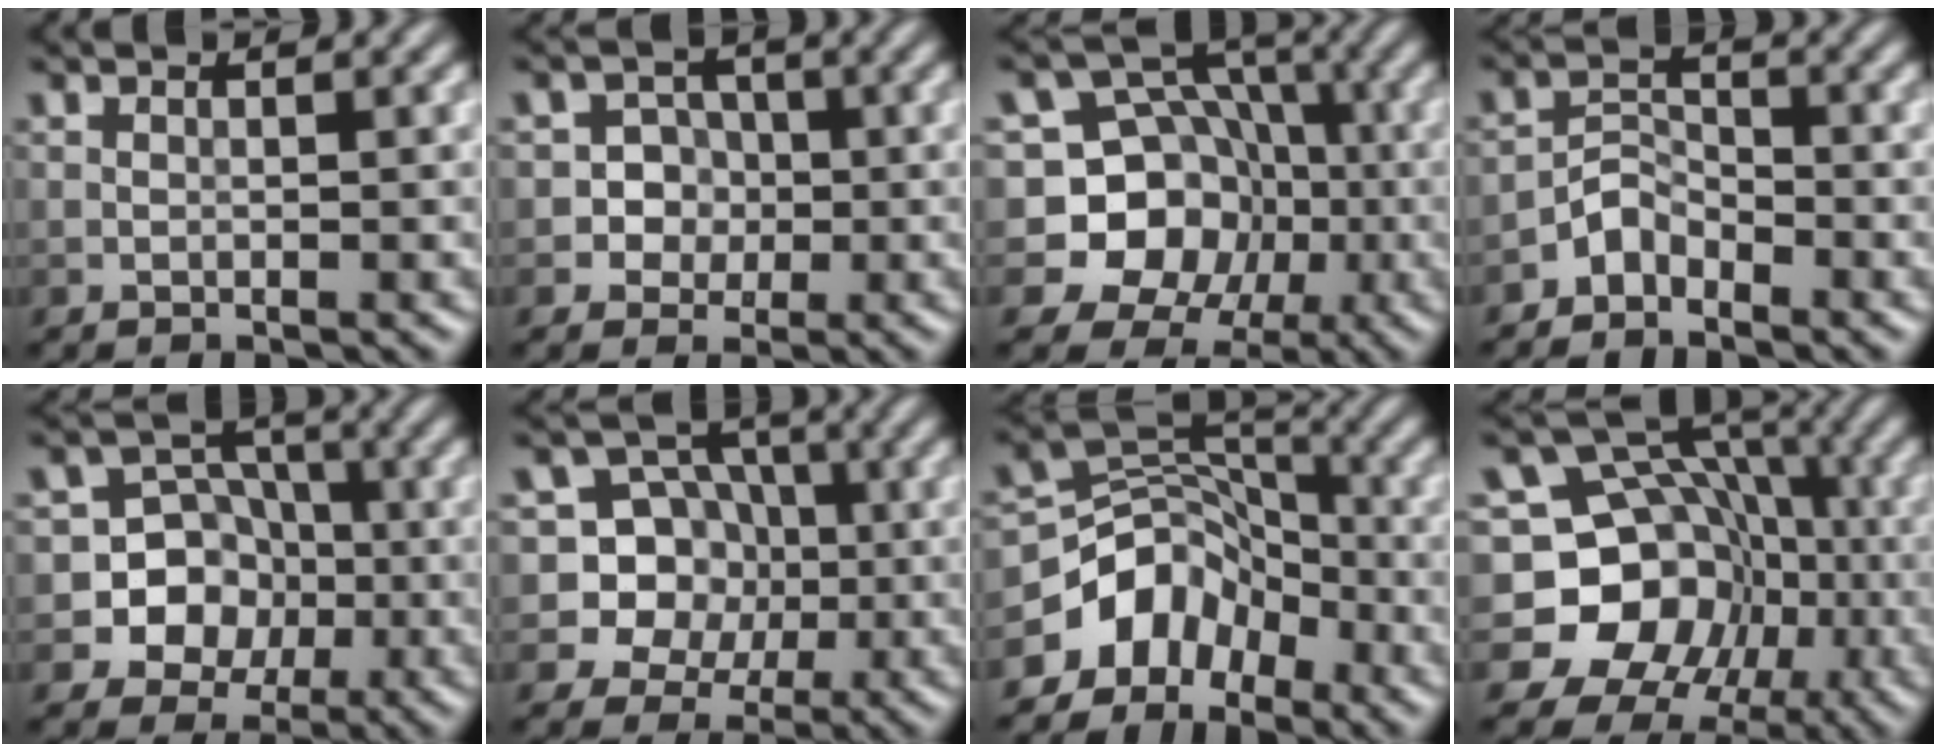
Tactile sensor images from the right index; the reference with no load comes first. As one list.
[{"total": 3.0, "force": [-0.6, 2.9, 0.6], "torque": [0.012, 0.008, -0.026]}, {"total": 9.8, "force": [-1.6, 9.1, 3.2], "torque": [-0.060, 0.027, -0.059]}, {"total": 2.3, "force": [-1.9, 1.2, 0.7], "torque": [-0.005, 0.013, -0.041]}, {"total": 8.1, "force": [-2.3, 7.5, 2.0], "torque": [-0.014, 0.014, -0.067]}, {"total": 9.2, "force": [0.5, 8.8, 2.7], "torque": [-0.061, 0.038, -0.016]}, {"total": 5.9, "force": [-3.6, 4.2, 2.1], "torque": [-0.016, 0.006, -0.074]}, {"total": 14.2, "force": [-3.3, 12.9, 4.8], "torque": [-0.094, 0.009, -0.071]}]